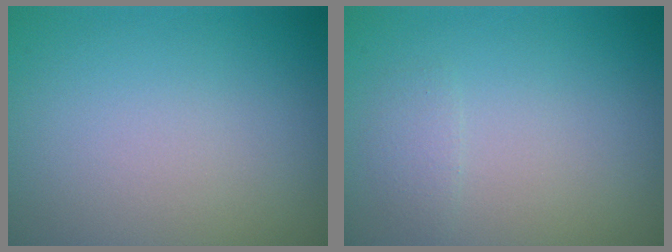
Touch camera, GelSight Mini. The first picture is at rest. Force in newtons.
{"total": 0.9, "press": 0.9, "slide": 0.0}